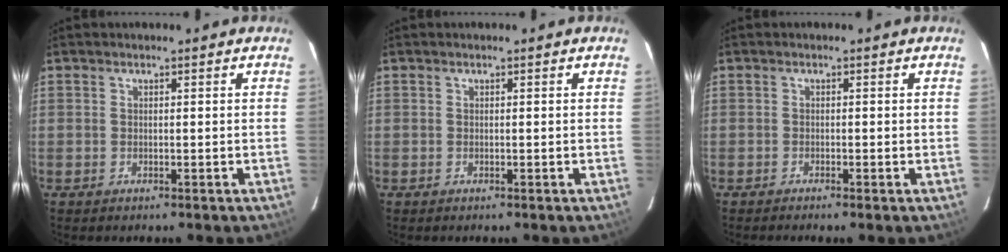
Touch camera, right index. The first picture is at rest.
{"total": 0.0}
{"total": 1.4, "force": [-0.7, 0.2, 1.2], "torque": [-0.026, -0.001, -0.013]}